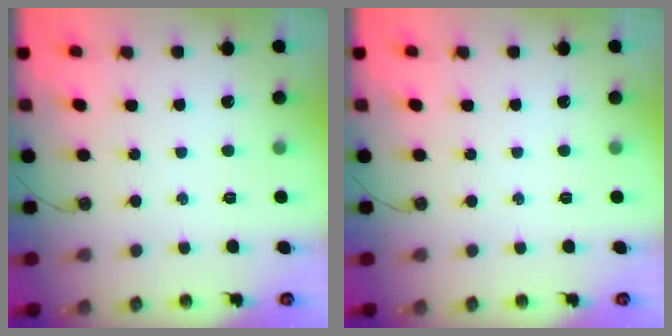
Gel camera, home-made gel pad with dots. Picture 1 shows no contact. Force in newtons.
{"total": 0.0}